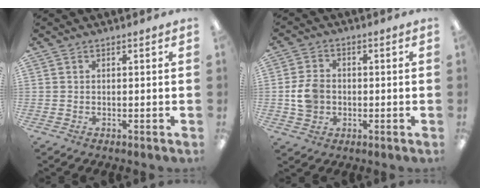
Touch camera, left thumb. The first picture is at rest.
{"total": 6.9, "force": [-0.7, 5.8, 3.8], "torque": [-0.075, 0.010, -0.011]}